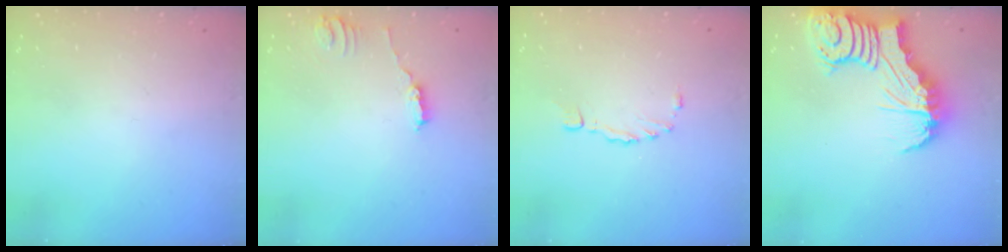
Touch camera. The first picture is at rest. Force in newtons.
{"total": 2.5, "press": 2.5, "slide": 0.2}
{"total": 2.9, "press": 2.9, "slide": 0.5}
{"total": 12.0, "press": 11.9, "slide": 1.3}